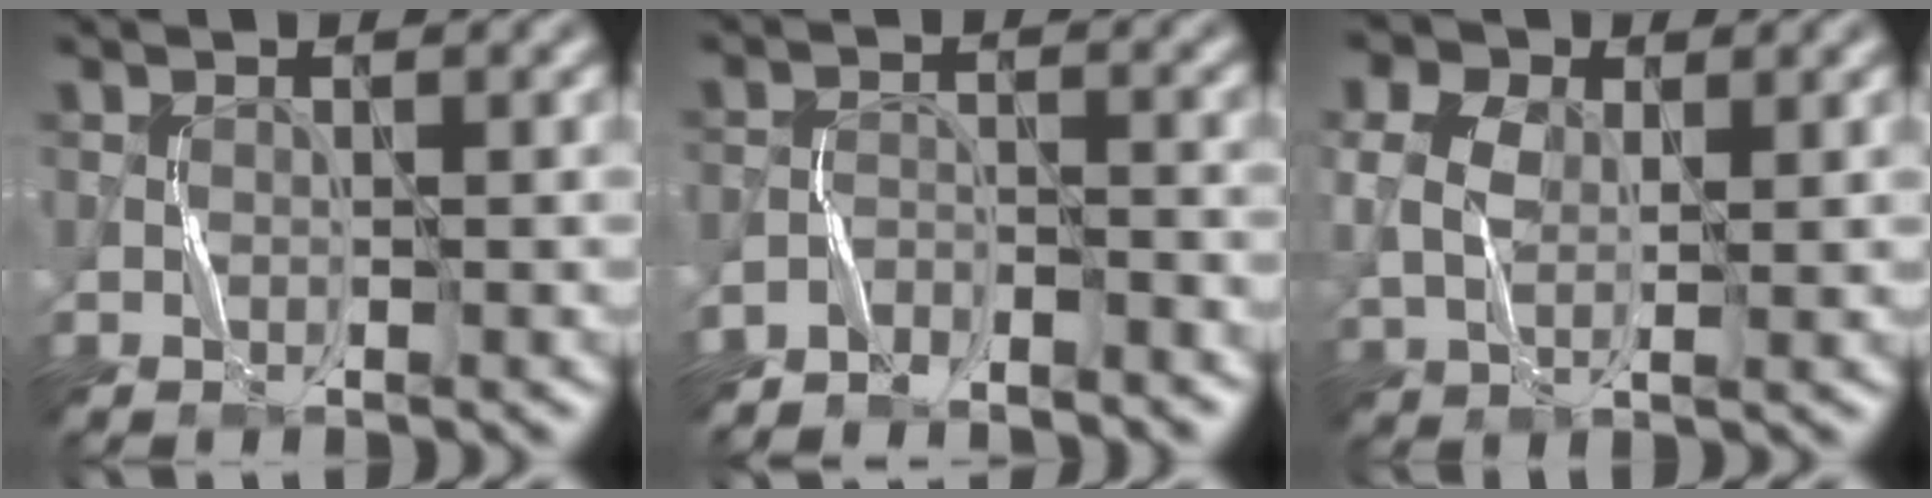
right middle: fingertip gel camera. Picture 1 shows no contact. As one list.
[{"total": 3.3, "force": [-3.2, 0.8, 0.5], "torque": [-0.009, 0.002, -0.066]}, {"total": 5.3, "force": [1.8, 3.5, 3.5], "torque": [-0.083, 0.011, 0.016]}]